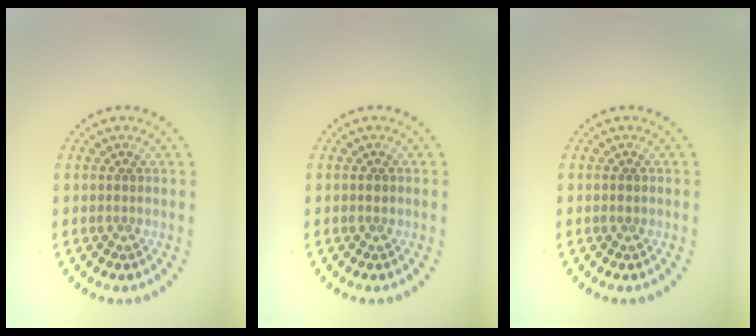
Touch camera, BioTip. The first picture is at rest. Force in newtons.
{"total": 0.8, "press": 0.8, "slide": 0.1}
{"total": 0.5, "press": 0.5, "slide": 0.1}